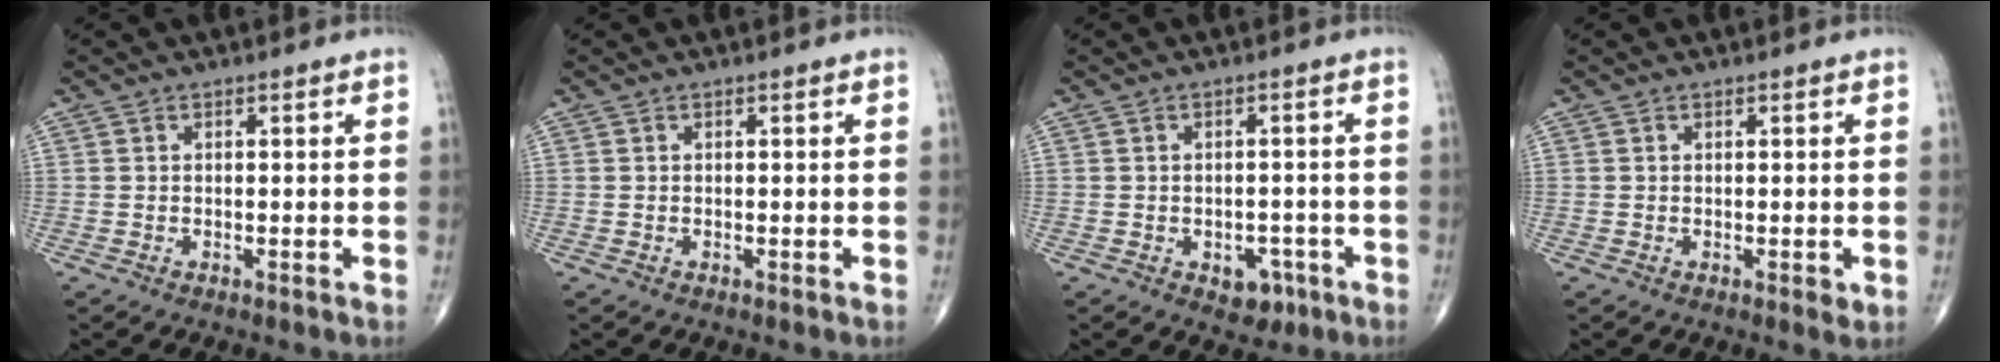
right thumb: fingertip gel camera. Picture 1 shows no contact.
{"total": 0.0}
{"total": 4.6, "force": [-2.1, 3.2, 2.6], "torque": [-0.009, 0.014, -0.022]}
{"total": 1.3, "force": [-0.2, 0.6, 1.2], "torque": [-0.011, -0.003, -0.002]}